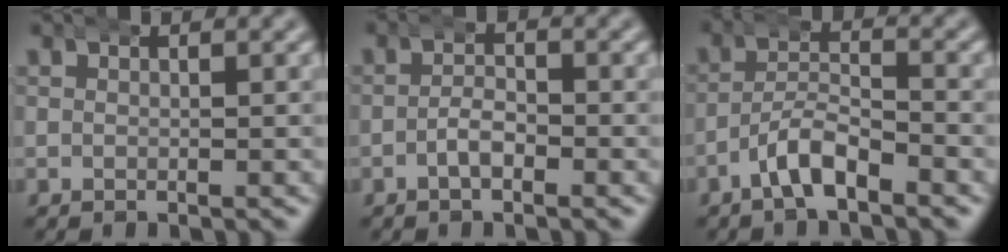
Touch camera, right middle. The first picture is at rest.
{"total": 2.1, "force": [-1.4, 0.7, 1.4], "torque": [-0.015, 0.002, -0.031]}
{"total": 3.7, "force": [-2.6, 1.6, 2.1], "torque": [-0.020, 0.010, -0.058]}